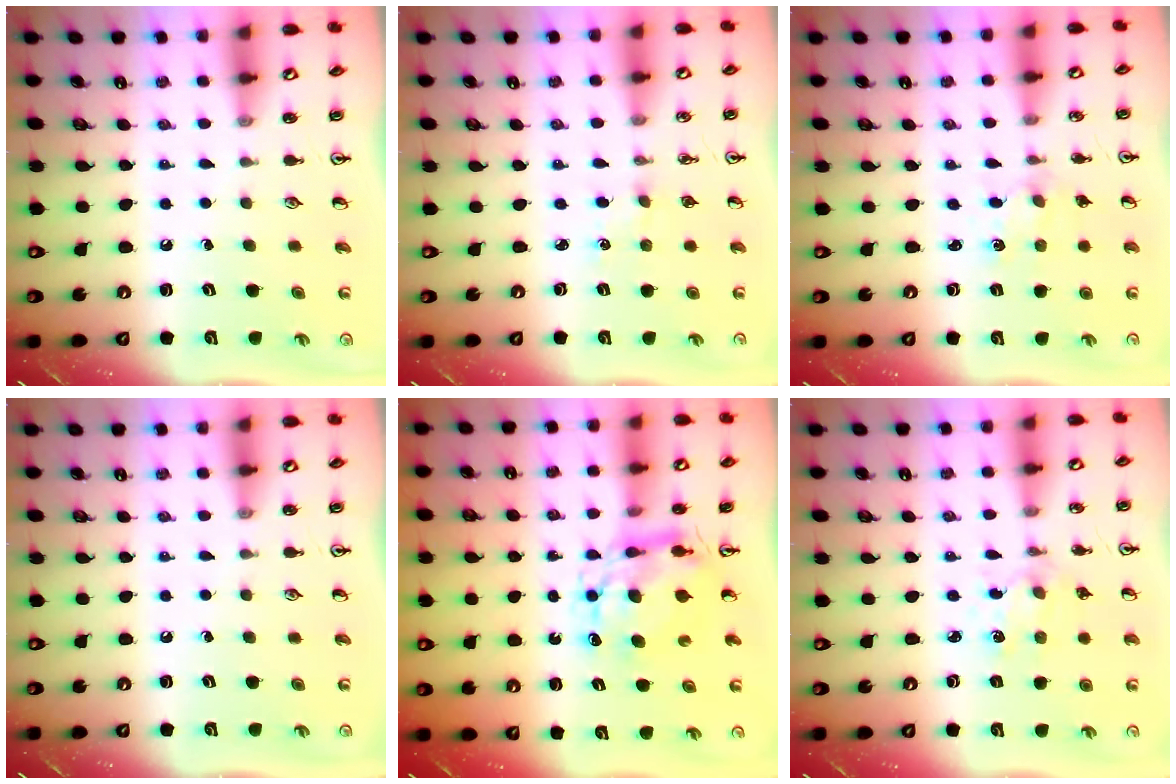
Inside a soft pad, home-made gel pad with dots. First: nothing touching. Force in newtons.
{"total": 1.4, "press": 1.4, "slide": 0.3}
{"total": 1.9, "press": 1.9, "slide": 0.3}
{"total": 0.0}
{"total": 7.9, "press": 7.9, "slide": 0.8}
{"total": 2.0, "press": 2.0, "slide": 0.3}